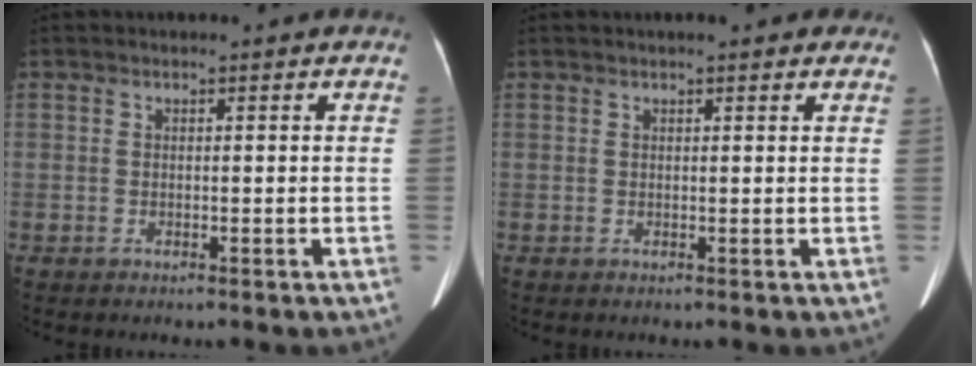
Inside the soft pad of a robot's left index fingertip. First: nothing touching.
{"total": 3.3, "force": [2.5, 0.7, 2.0], "torque": [-0.019, 0.019, 0.028]}